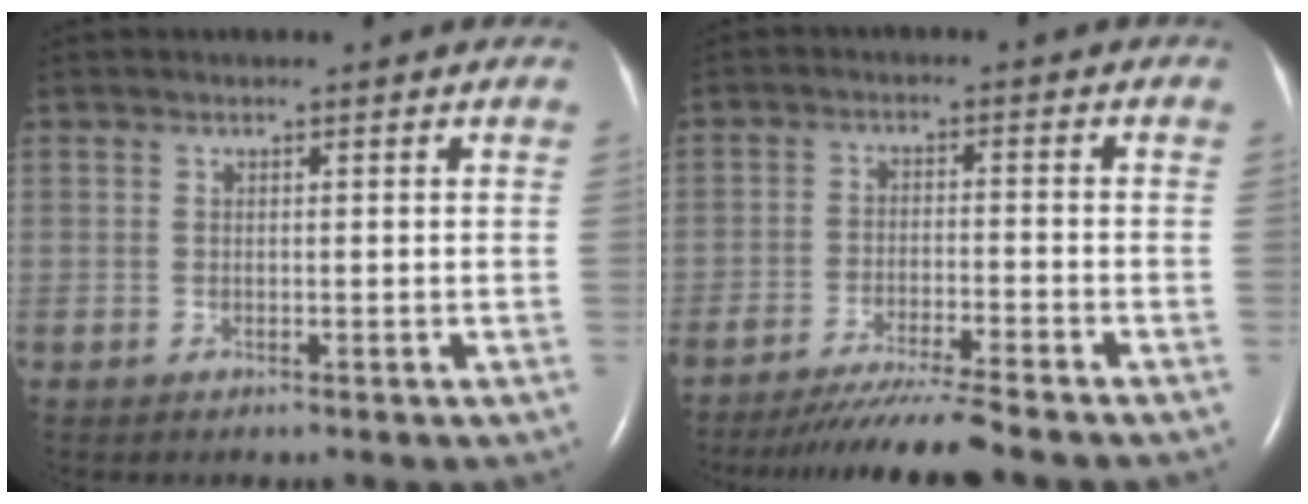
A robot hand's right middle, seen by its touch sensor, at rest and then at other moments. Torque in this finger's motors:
{"motor_torque": [1.06, -1.08, 0.17, 0.11]}